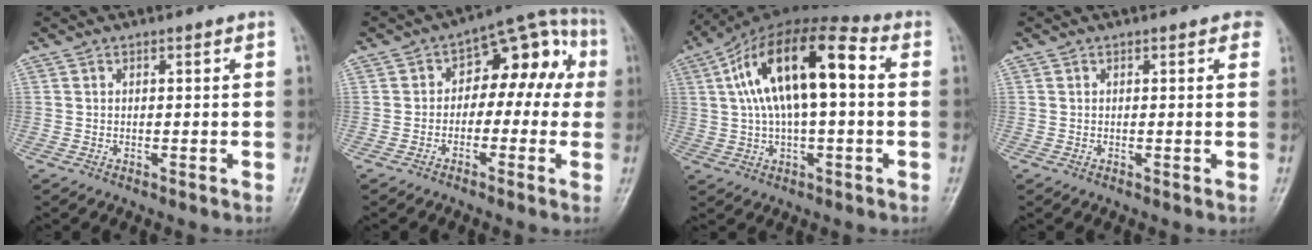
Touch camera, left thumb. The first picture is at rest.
{"total": 11.9, "force": [0.5, 7.5, 9.1], "torque": [-0.067, 0.053, -0.009]}
{"total": 17.9, "force": [3.1, 7.6, 15.9], "torque": [-0.280, 0.037, 0.043]}
{"total": 1.5, "force": [0.8, 0.7, 1.0], "torque": [-0.001, 0.000, 0.004]}